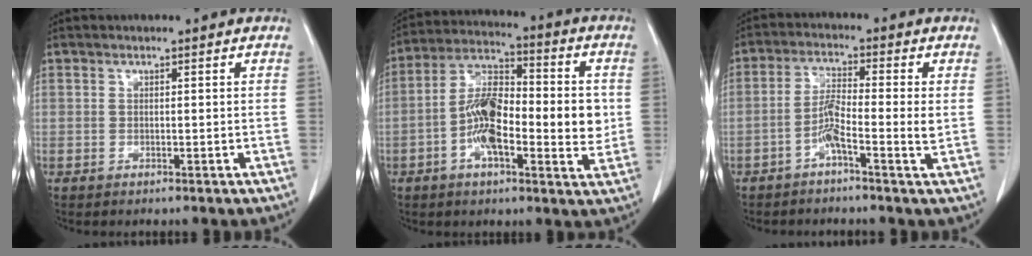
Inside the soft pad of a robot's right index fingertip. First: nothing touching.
{"total": 15.0, "force": [-1.6, 5.4, 13.9], "torque": [-0.240, 0.019, -0.035]}
{"total": 5.4, "force": [-1.7, 0.0, 5.2], "torque": [-0.103, 0.009, -0.034]}